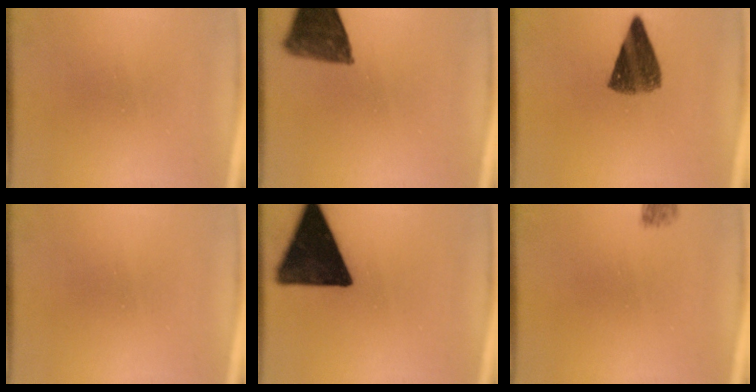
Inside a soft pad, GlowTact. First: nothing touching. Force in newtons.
{"total": 10.0}
{"total": 7.6}
{"total": 0.0}
{"total": 16.6}
{"total": 1.2}